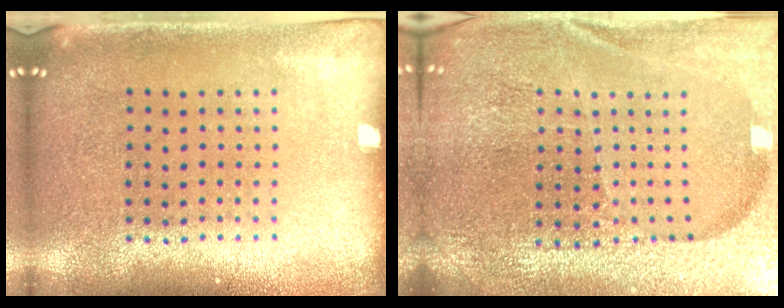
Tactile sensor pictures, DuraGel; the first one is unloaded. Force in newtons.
{"total": 5.1, "press": 4.8, "slide": 1.8}